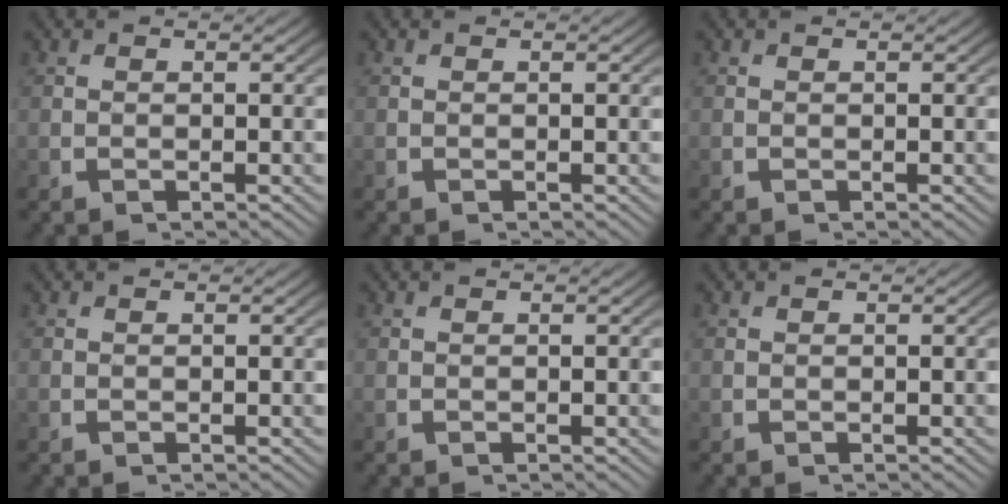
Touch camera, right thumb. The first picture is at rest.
{"total": 0.0}
{"total": 0.0}
{"total": 0.0}
{"total": 0.0}
{"total": 0.0}